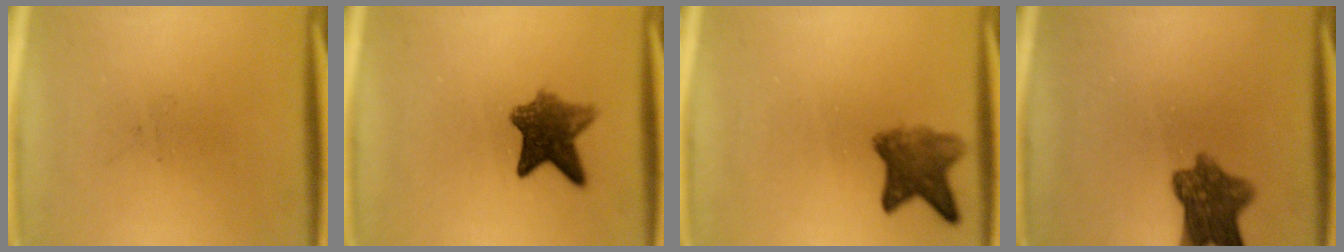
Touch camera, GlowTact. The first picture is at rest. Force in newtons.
{"total": 7.0}
{"total": 5.8}
{"total": 8.0}